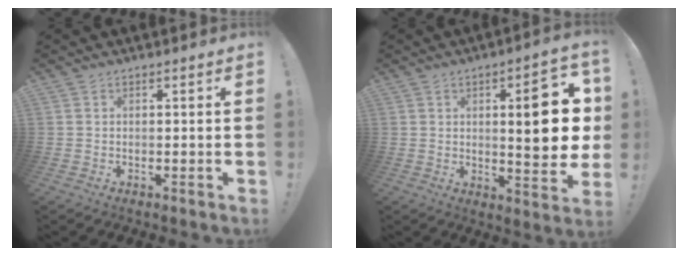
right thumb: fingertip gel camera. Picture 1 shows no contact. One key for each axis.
{"total": 15.4, "fx": 2.0, "fy": 4.4, "fz": 14.6, "tx": -0.190, "ty": -0.010, "tz": 0.021}